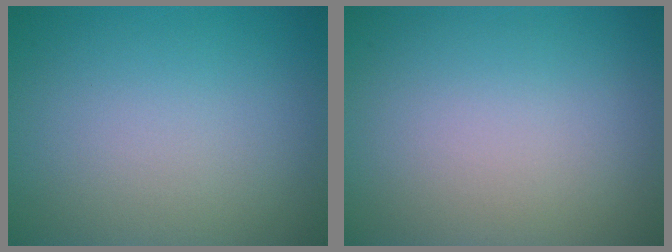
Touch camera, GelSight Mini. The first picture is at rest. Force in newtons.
{"total": 0.0}